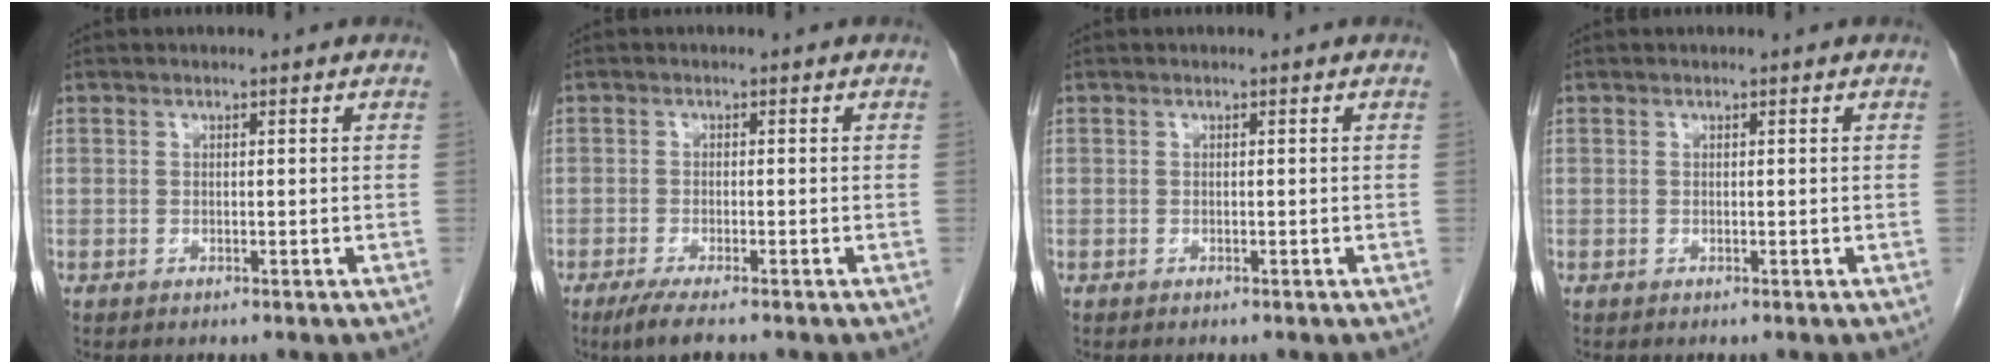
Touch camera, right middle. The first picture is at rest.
{"total": 4.1, "force": [-3.0, 0.4, 2.7], "torque": [-0.049, -0.011, -0.052]}
{"total": 0.0}
{"total": 0.0}